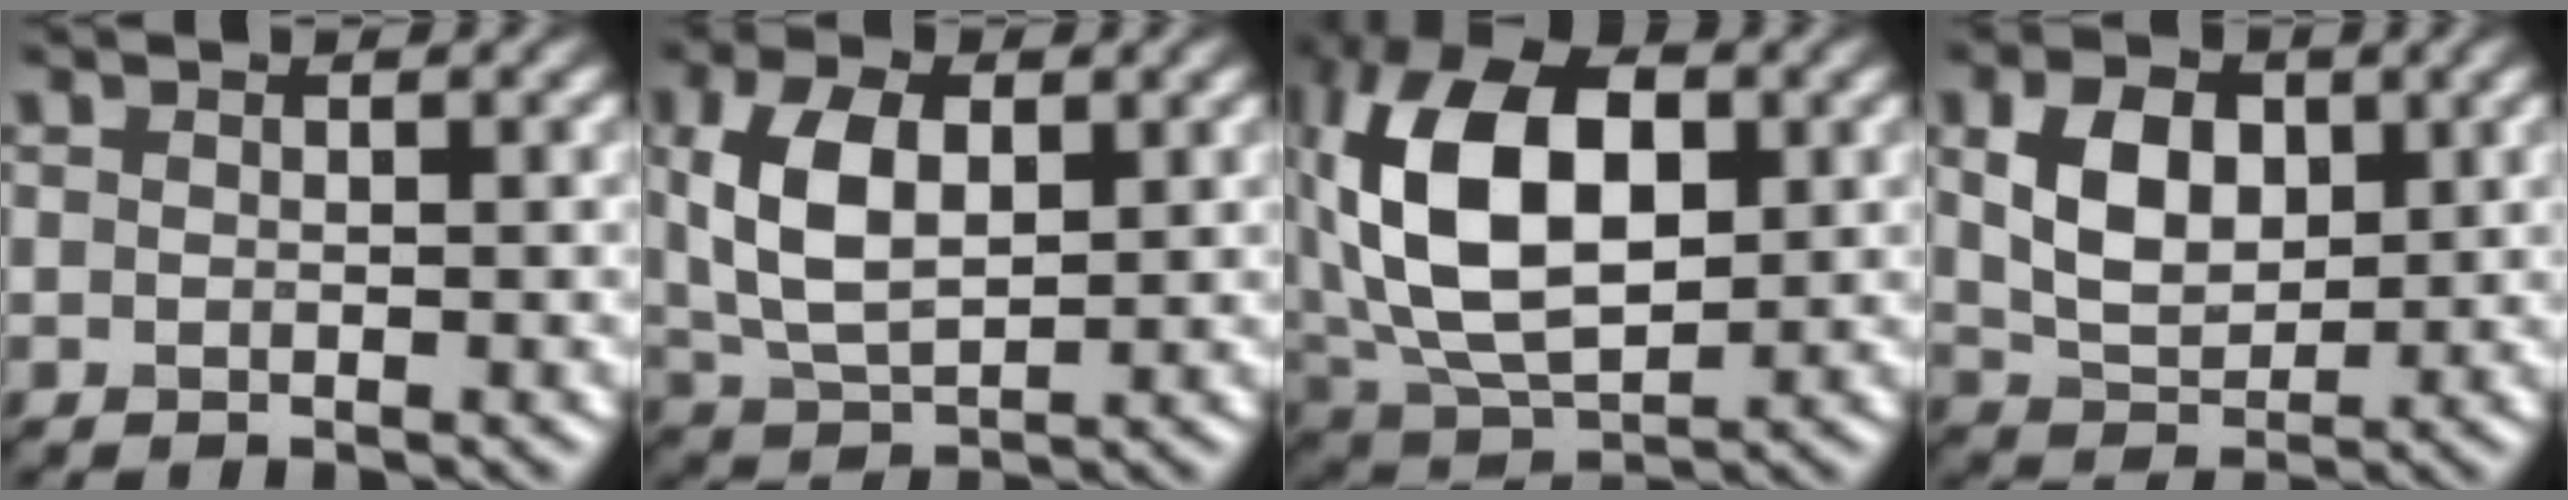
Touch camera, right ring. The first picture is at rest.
{"total": 6.7, "force": [1.6, 3.8, 5.3], "torque": [-0.110, 0.005, 0.033]}
{"total": 13.9, "force": [2.0, 8.3, 11.0], "torque": [-0.218, 0.015, 0.031]}
{"total": 5.9, "force": [1.5, 3.8, 4.2], "torque": [-0.086, 0.001, 0.028]}